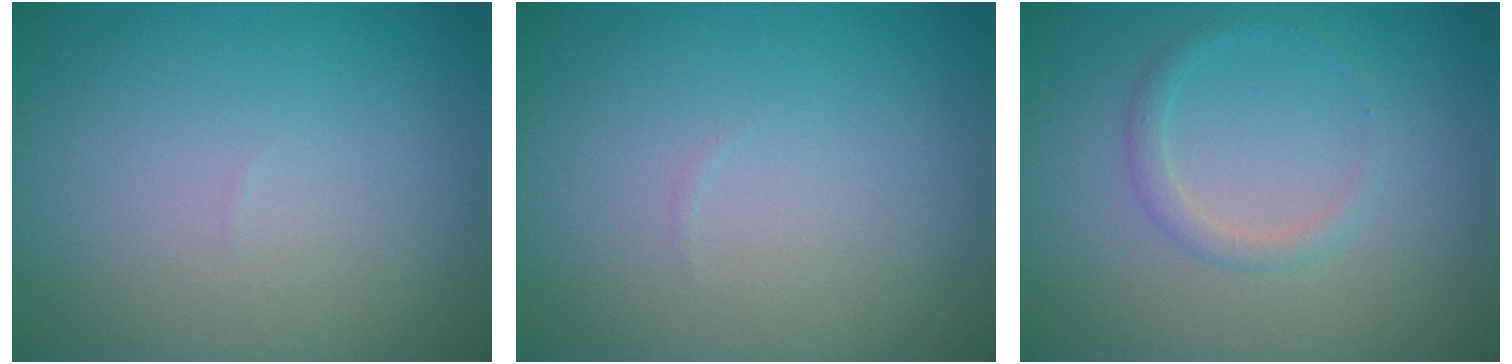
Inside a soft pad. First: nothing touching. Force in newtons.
{"total": 0.0}
{"total": 1.3, "press": 1.3, "slide": 0.1}